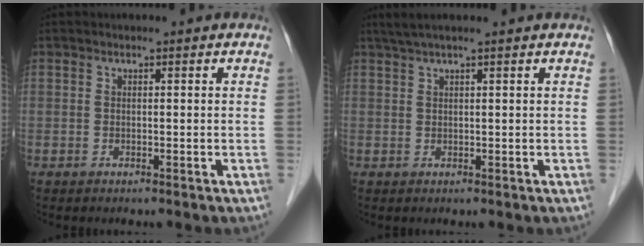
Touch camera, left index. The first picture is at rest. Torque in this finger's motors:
{"motor_torque": [0.41, -0.31, 0.03, 0.00]}